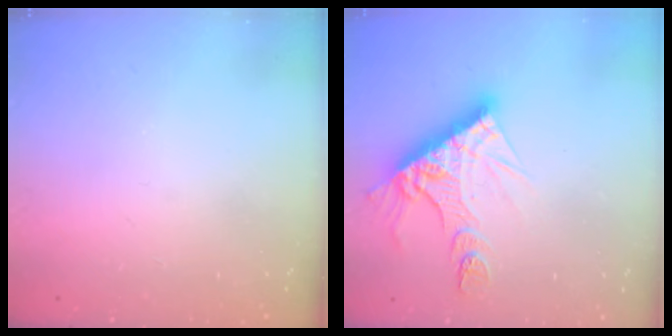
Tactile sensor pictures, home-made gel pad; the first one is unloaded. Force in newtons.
{"total": 13.5, "press": 13.4, "slide": 1.2}